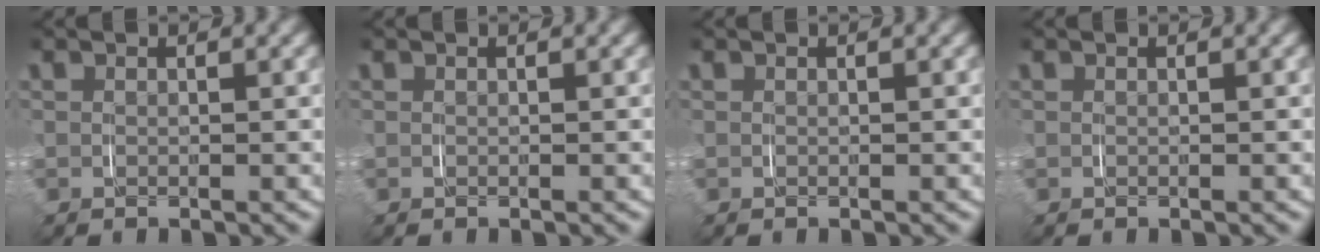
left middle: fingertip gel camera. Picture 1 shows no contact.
{"total": 0.0}
{"total": 0.0}
{"total": 0.0}